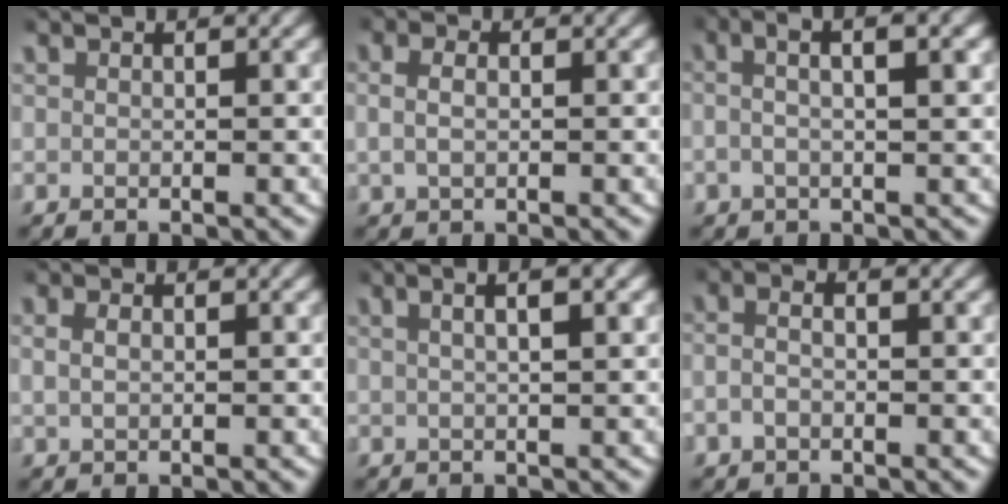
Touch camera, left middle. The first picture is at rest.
{"total": 2.0, "force": [0.1, 1.3, 1.5], "torque": [-0.037, 0.002, 0.003]}
{"total": 3.6, "force": [0.9, 1.0, 3.4], "torque": [-0.057, 0.017, 0.008]}
{"total": 1.2, "force": [0.3, 0.8, 0.8], "torque": [-0.020, 0.001, 0.006]}
{"total": 2.5, "force": [1.1, 0.5, 2.2], "torque": [-0.032, 0.015, 0.014]}
{"total": 1.9, "force": [-0.6, 1.1, 1.4], "torque": [-0.030, 0.000, -0.011]}